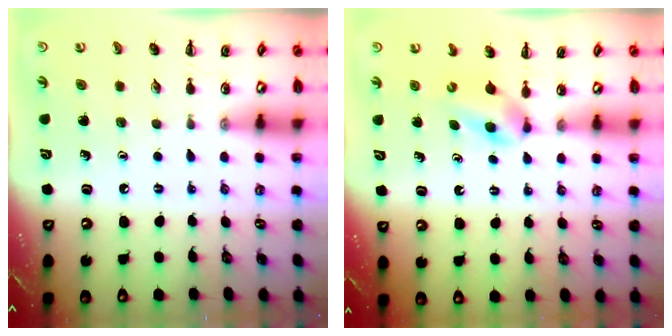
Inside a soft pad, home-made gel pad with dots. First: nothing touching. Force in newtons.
{"total": 2.8, "press": 2.5, "slide": 1.3}